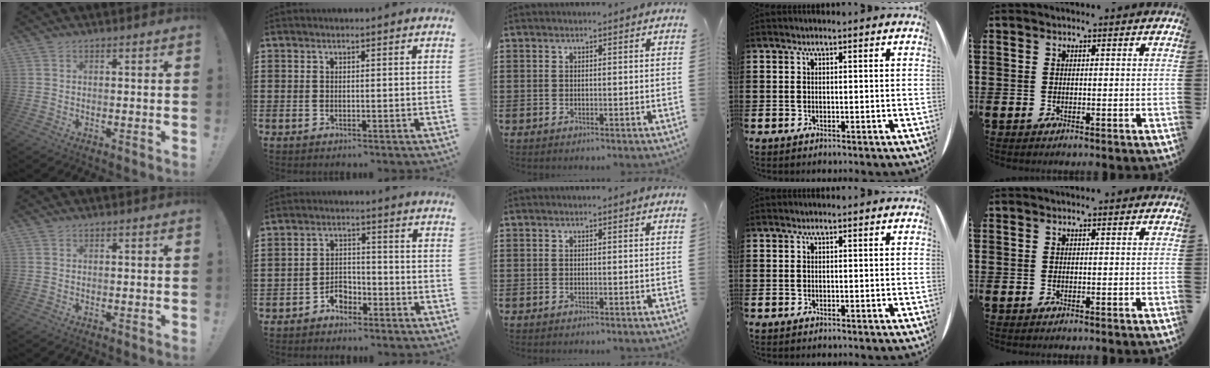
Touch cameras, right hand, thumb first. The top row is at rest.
{"index": {"total": 3.4, "force": [-2.7, 1.9, 0.9], "torque": [-0.023, 0.008, -0.055]}}